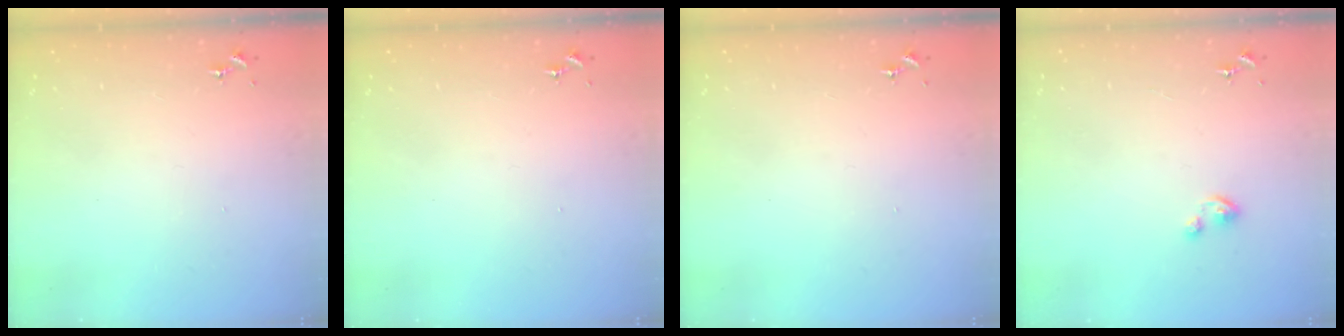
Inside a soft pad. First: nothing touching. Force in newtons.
{"total": 0.0}
{"total": 0.0}
{"total": 1.8, "press": 1.8, "slide": 0.2}